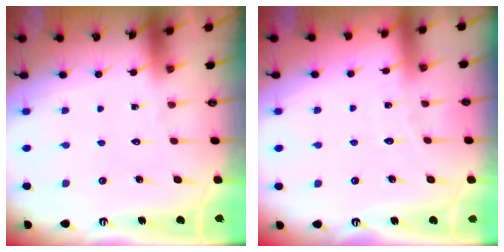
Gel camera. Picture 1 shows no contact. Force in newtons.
{"total": 3.2, "press": 3.2, "slide": 0.4}